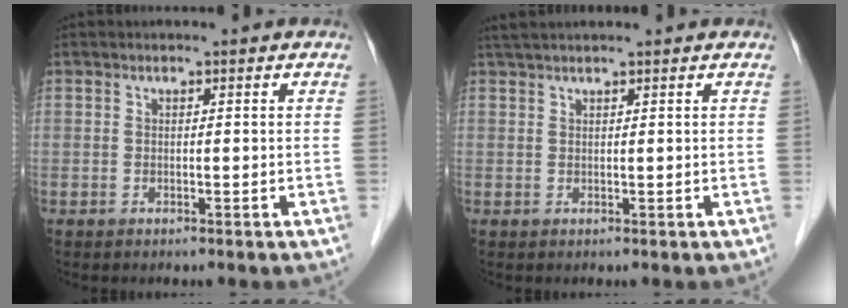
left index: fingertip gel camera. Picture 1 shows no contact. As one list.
[{"total": 5.2, "force": [4.6, 0.0, 2.5], "torque": [-0.036, 0.038, 0.076]}]